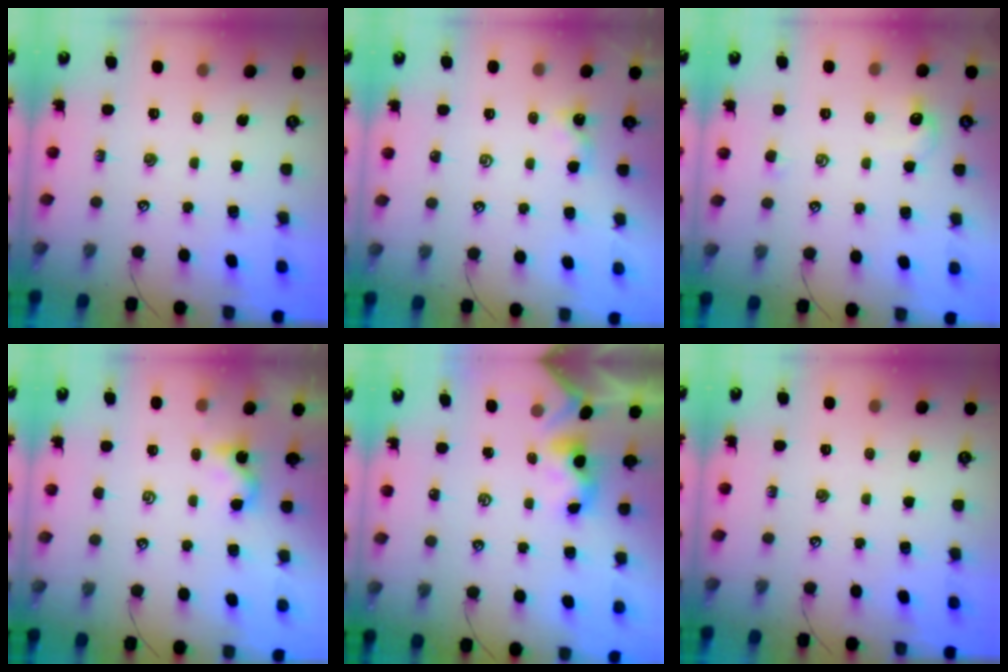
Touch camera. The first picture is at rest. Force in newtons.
{"total": 0.6, "press": 0.5, "slide": 0.2}
{"total": 1.6, "press": 1.5, "slide": 0.4}
{"total": 1.2, "press": 1.1, "slide": 0.1}
{"total": 0.0}
{"total": 0.0}